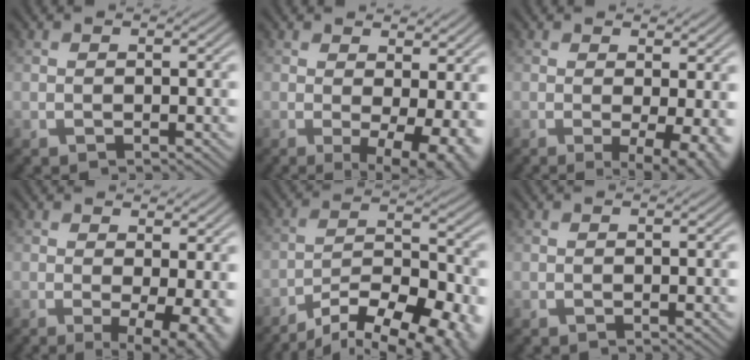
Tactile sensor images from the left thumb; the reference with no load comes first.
{"total": 7.5, "force": [0.2, 2.8, 7.0], "torque": [-0.095, -0.008, 0.008]}
{"total": 5.0, "force": [0.0, 1.3, 4.8], "torque": [-0.070, -0.010, 0.001]}
{"total": 6.4, "force": [0.1, 2.1, 6.0], "torque": [-0.086, -0.010, 0.007]}
{"total": 15.6, "force": [-11.9, 5.4, 8.4], "torque": [-0.147, -0.032, -0.166]}
{"total": 0.0}